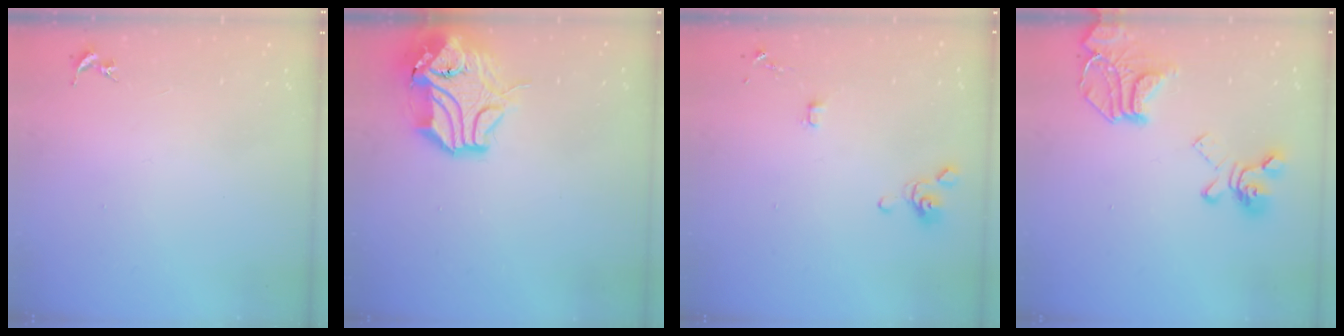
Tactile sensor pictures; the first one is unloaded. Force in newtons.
{"total": 16.2, "press": 16.1, "slide": 2.2}
{"total": 4.1, "press": 4.0, "slide": 0.7}
{"total": 19.9, "press": 19.8, "slide": 2.0}